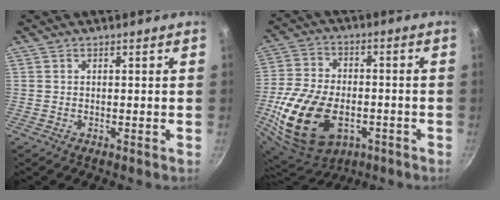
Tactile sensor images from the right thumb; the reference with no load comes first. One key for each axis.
{"total": 21.6, "fx": -6.2, "fy": 13.8, "fz": 15.4, "tx": -0.292, "ty": 0.016, "tz": -0.099}